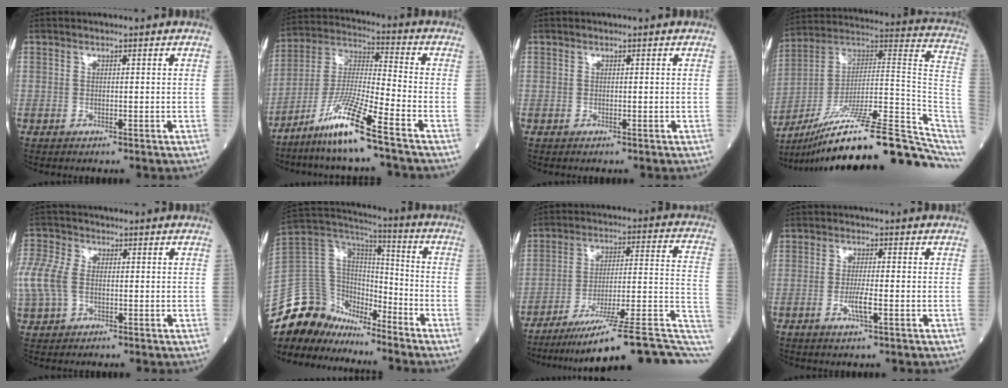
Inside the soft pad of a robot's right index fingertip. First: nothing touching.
{"total": 11.9, "force": [-8.0, -1.0, 8.7], "torque": [-0.177, -0.025, -0.158]}
{"total": 0.0}
{"total": 27.6, "force": [-20.3, 3.3, 18.5], "torque": [-0.199, 0.038, -0.321]}
{"total": 11.8, "force": [-0.3, 8.4, 8.3], "torque": [-0.256, 0.024, 0.000]}
{"total": 16.4, "force": [-14.3, 7.3, 3.5], "torque": [-0.086, 0.058, -0.264]}
{"total": 22.8, "force": [-16.1, 2.1, 16.0], "torque": [-0.162, 0.021, -0.241]}
{"total": 3.2, "force": [-1.0, 0.1, 3.0], "torque": [-0.062, -0.003, -0.016]}